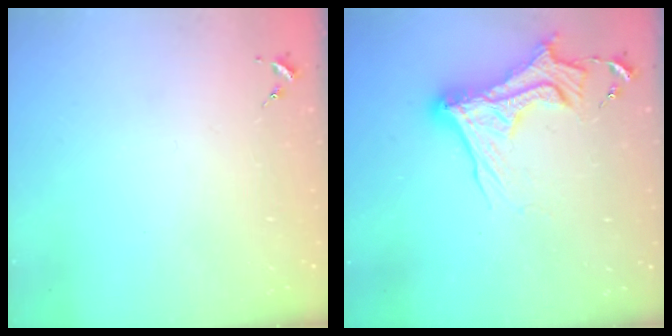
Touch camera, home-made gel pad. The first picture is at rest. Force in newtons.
{"total": 14.6, "press": 14.5, "slide": 1.5}